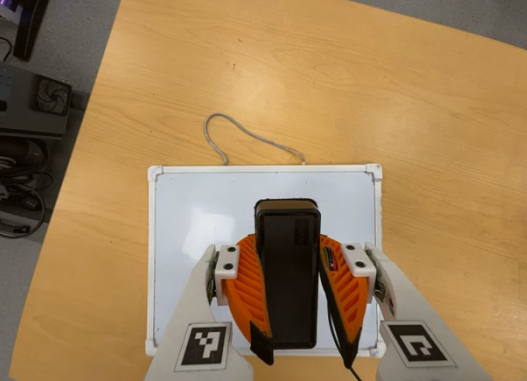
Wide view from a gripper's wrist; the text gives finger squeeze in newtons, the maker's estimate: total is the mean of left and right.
{"total": 9.8, "left": 7.7, "right": 11.9}